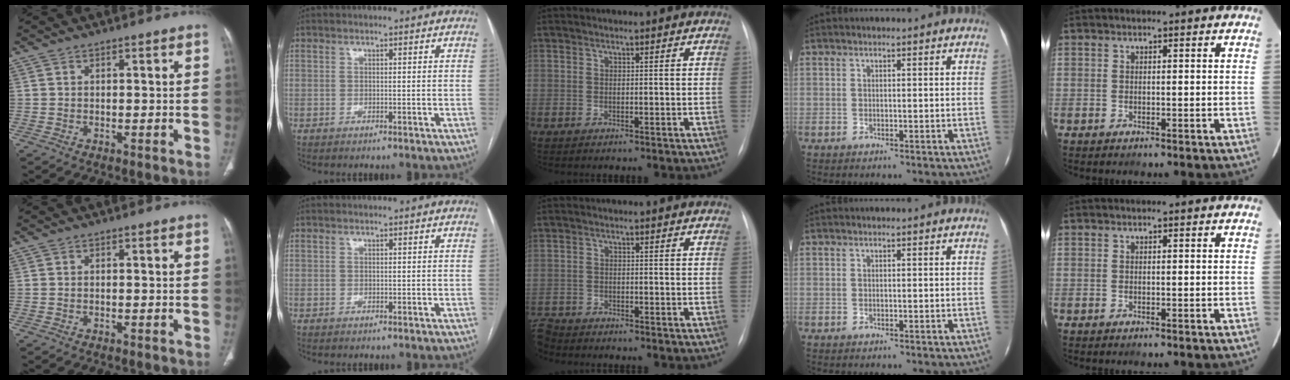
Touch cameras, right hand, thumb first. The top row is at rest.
{"middle": {"total": 3.6, "force": [-3.4, 1.2, 0.0], "torque": [0.003, -0.009, -0.067]}}